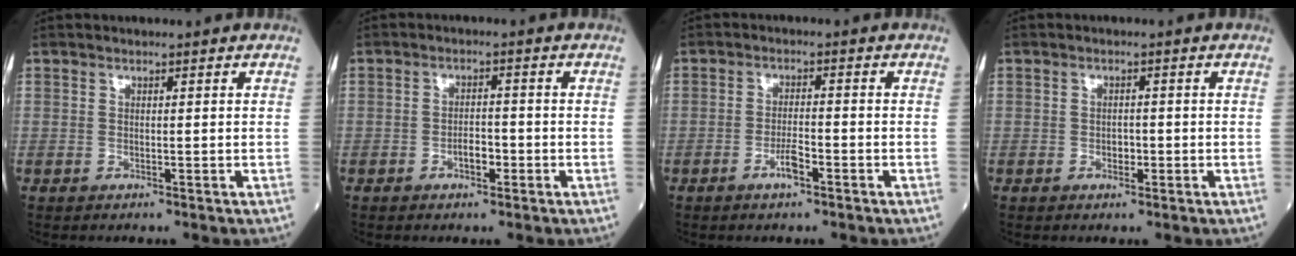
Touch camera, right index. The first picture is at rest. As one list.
[{"total": 2.6, "force": [-1.2, 1.2, 2.0], "torque": [-0.030, 0.006, -0.020]}, {"total": 3.0, "force": [-1.8, 0.5, 2.4], "torque": [-0.045, 0.001, -0.034]}, {"total": 1.4, "force": [-0.5, 0.9, 0.9], "torque": [-0.012, 0.004, -0.006]}]